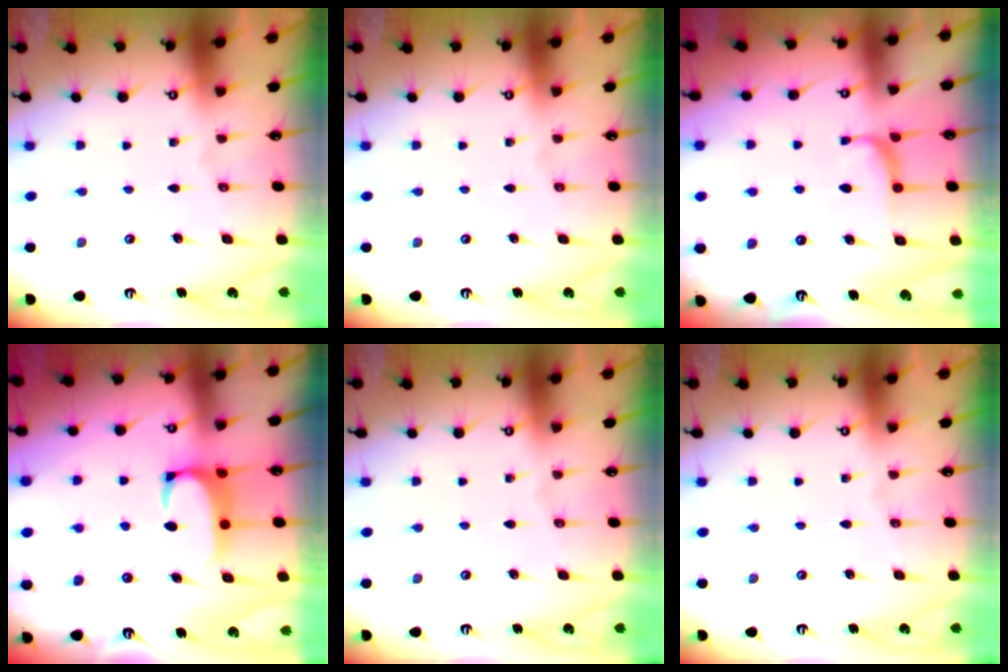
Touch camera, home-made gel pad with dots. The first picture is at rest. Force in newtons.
{"total": 0.0}
{"total": 1.0, "press": 0.9, "slide": 0.4}
{"total": 2.0, "press": 1.9, "slide": 0.6}
{"total": 0.0}
{"total": 0.0}